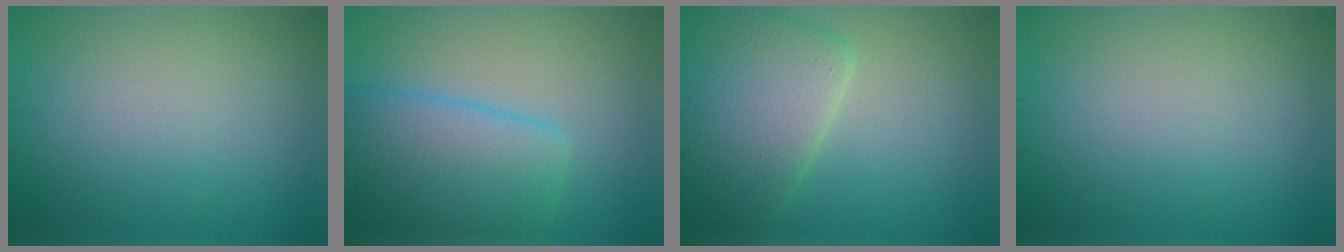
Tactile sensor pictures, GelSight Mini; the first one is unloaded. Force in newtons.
{"total": 7.1, "press": 7.1, "slide": 0.3}
{"total": 7.1, "press": 7.1, "slide": 0.8}
{"total": 0.0}